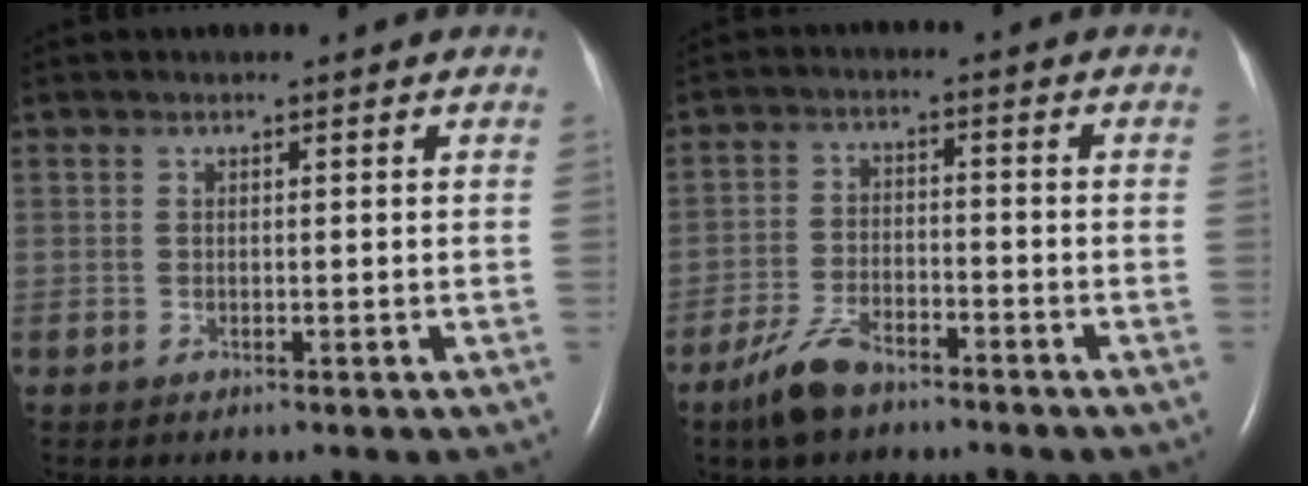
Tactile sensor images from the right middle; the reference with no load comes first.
{"total": 6.5, "force": [-4.9, 2.2, 3.6], "torque": [-0.087, -0.007, -0.091]}